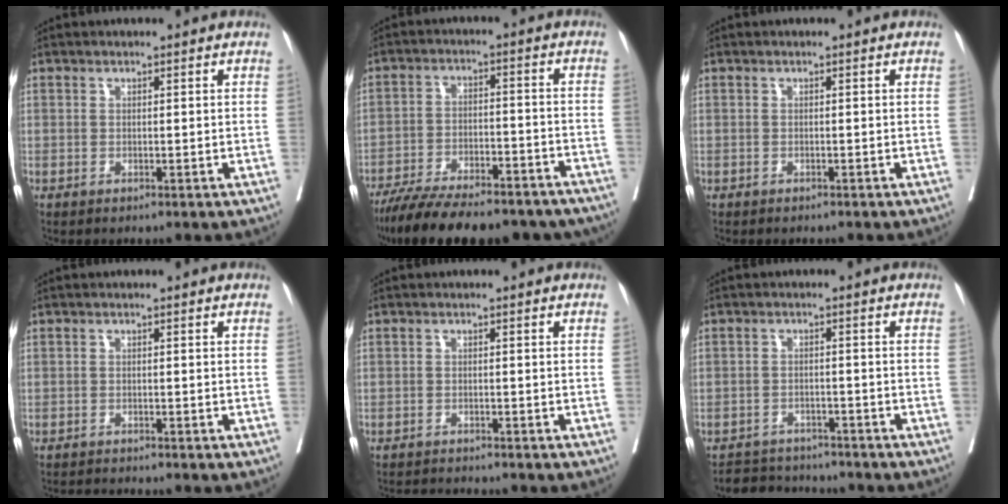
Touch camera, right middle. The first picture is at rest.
{"total": 22.7, "force": [-19.0, 6.1, 10.9], "torque": [-0.164, -0.008, -0.269]}
{"total": 1.4, "force": [-1.2, 0.5, 0.4], "torque": [-0.012, -0.002, -0.017]}
{"total": 3.0, "force": [-2.9, -0.7, 0.4], "torque": [-0.004, -0.014, -0.047]}
{"total": 3.9, "force": [-3.9, -0.3, 0.6], "torque": [-0.006, -0.015, -0.062]}
{"total": 6.0, "force": [-5.8, 1.6, 0.4], "torque": [0.002, 0.010, -0.086]}